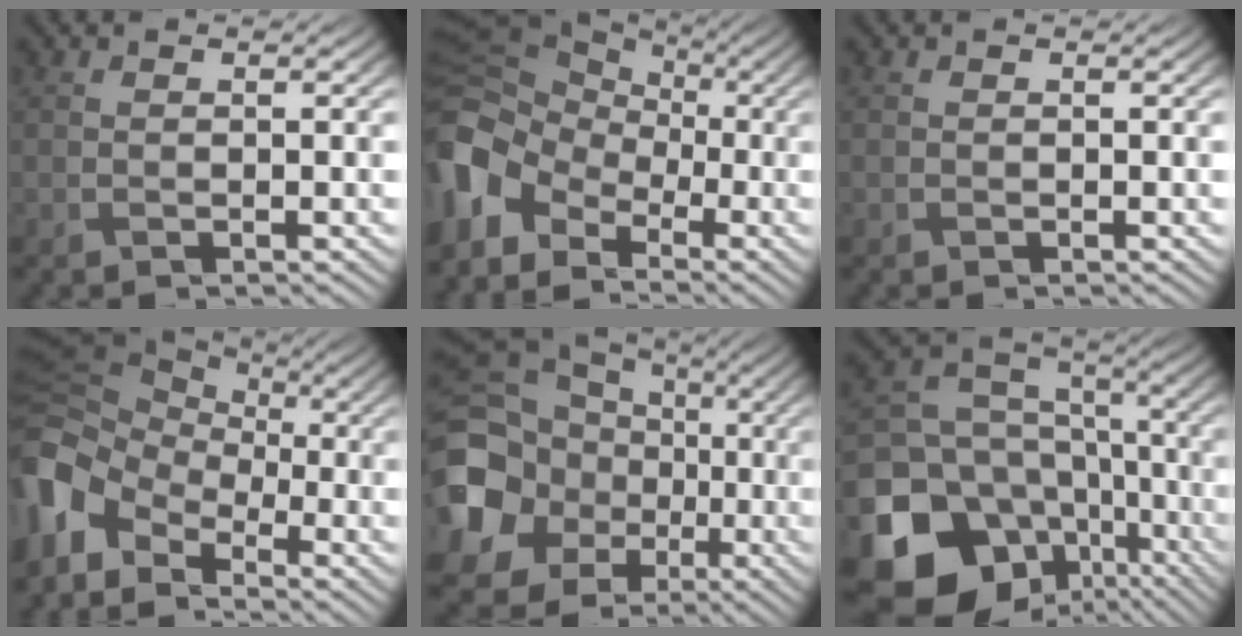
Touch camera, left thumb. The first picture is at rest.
{"total": 10.0, "force": [-4.0, 7.6, 5.1], "torque": [-0.151, -0.014, -0.091]}
{"total": 0.0}
{"total": 10.4, "force": [-4.7, 7.3, 5.8], "torque": [-0.167, -0.014, -0.098]}
{"total": 20.0, "force": [-1.8, 17.7, 9.0], "torque": [-0.261, -0.037, -0.044]}
{"total": 20.0, "force": [-8.6, 16.0, 8.4], "torque": [-0.218, -0.055, -0.130]}